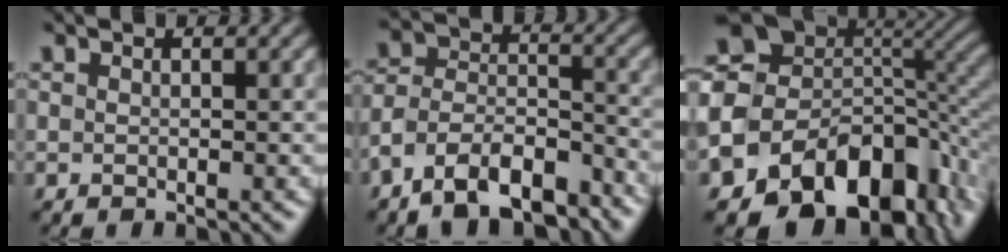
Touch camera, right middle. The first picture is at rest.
{"total": 9.1, "force": [-6.9, 3.9, 4.4], "torque": [-0.079, 0.002, -0.131]}
{"total": 14.7, "force": [-6.1, 10.5, 8.3], "torque": [-0.141, -0.020, -0.094]}